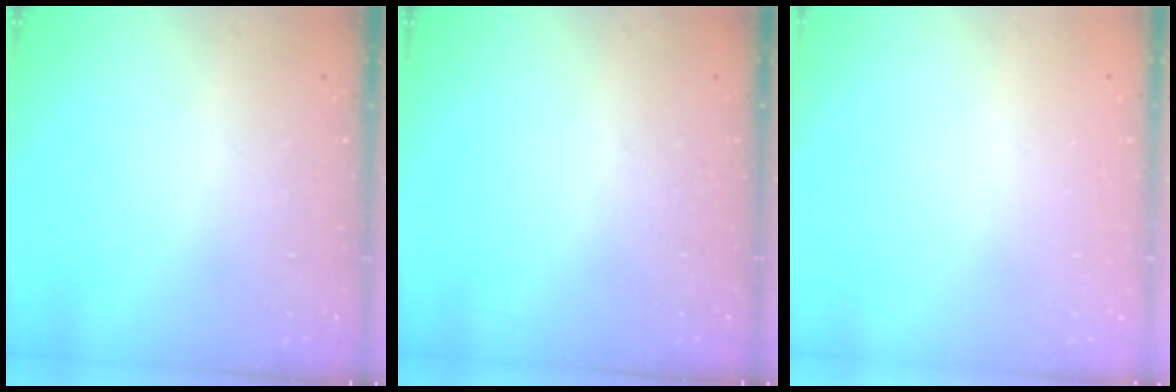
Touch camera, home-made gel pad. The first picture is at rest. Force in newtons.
{"total": 0.0}
{"total": 0.0}